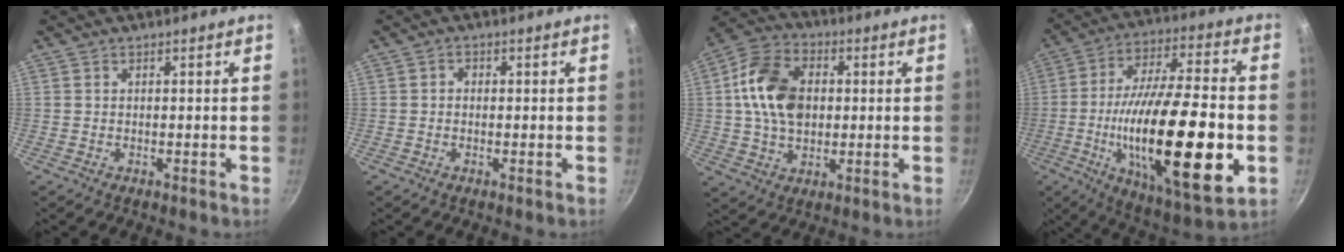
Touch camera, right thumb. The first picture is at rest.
{"total": 1.3, "force": [0.0, 1.1, 0.7], "torque": [-0.009, 0.006, -0.003]}
{"total": 14.5, "force": [1.6, 10.3, 10.1], "torque": [-0.157, 0.013, 0.015]}
{"total": 29.7, "force": [-6.2, 9.4, 27.4], "torque": [-0.450, 0.014, -0.095]}